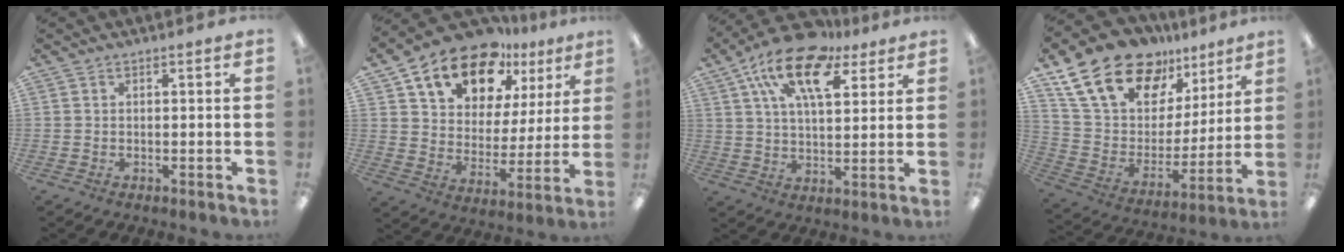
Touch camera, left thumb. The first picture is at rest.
{"total": 17.5, "force": [12.3, 9.8, 7.8], "torque": [-0.147, -0.068, 0.224]}
{"total": 17.6, "force": [10.0, 8.3, 11.9], "torque": [-0.206, -0.034, 0.174]}
{"total": 21.8, "force": [15.1, 12.1, 10.0], "torque": [-0.192, -0.086, 0.283]}